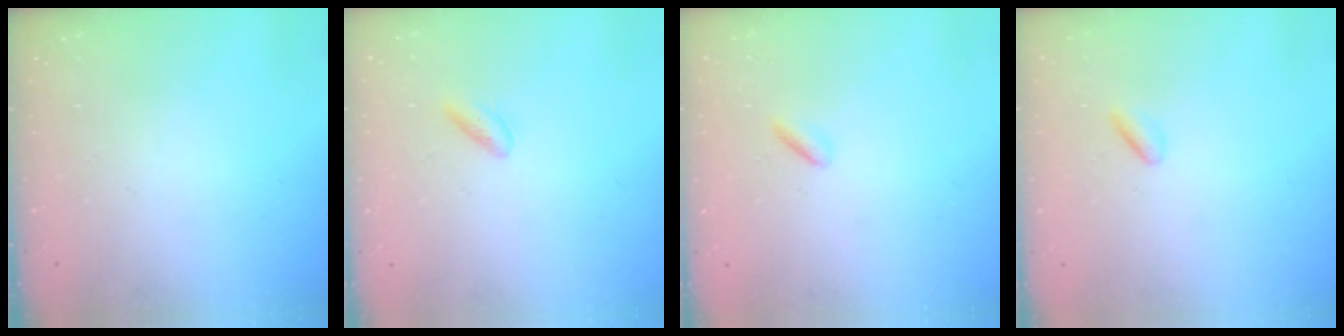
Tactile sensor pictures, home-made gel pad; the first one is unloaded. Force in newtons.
{"total": 2.5, "press": 2.2, "slide": 1.2}
{"total": 0.0}
{"total": 1.5, "press": 1.3, "slide": 0.7}